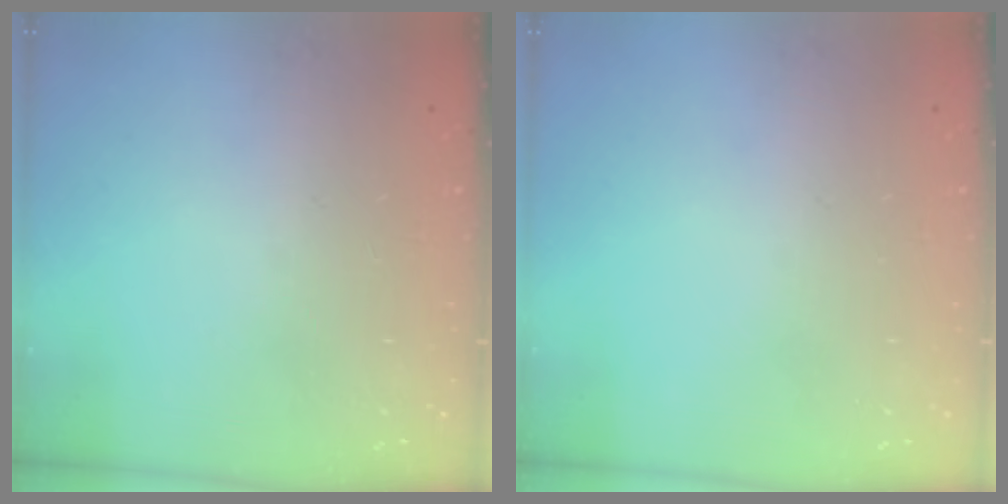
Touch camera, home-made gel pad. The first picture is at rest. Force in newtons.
{"total": 0.0}